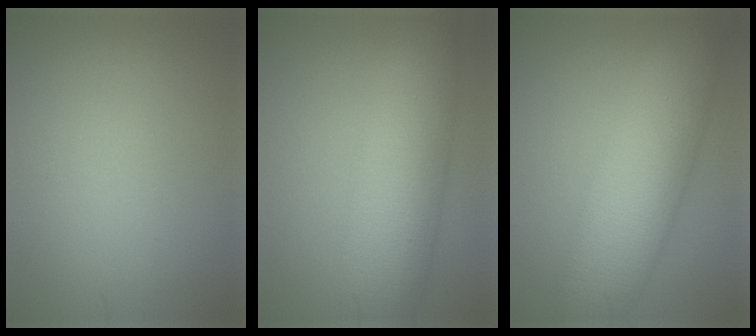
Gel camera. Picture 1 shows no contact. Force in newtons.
{"total": 9.5, "press": 9.5, "slide": 0.2}
{"total": 9.2, "press": 9.2, "slide": 0.1}